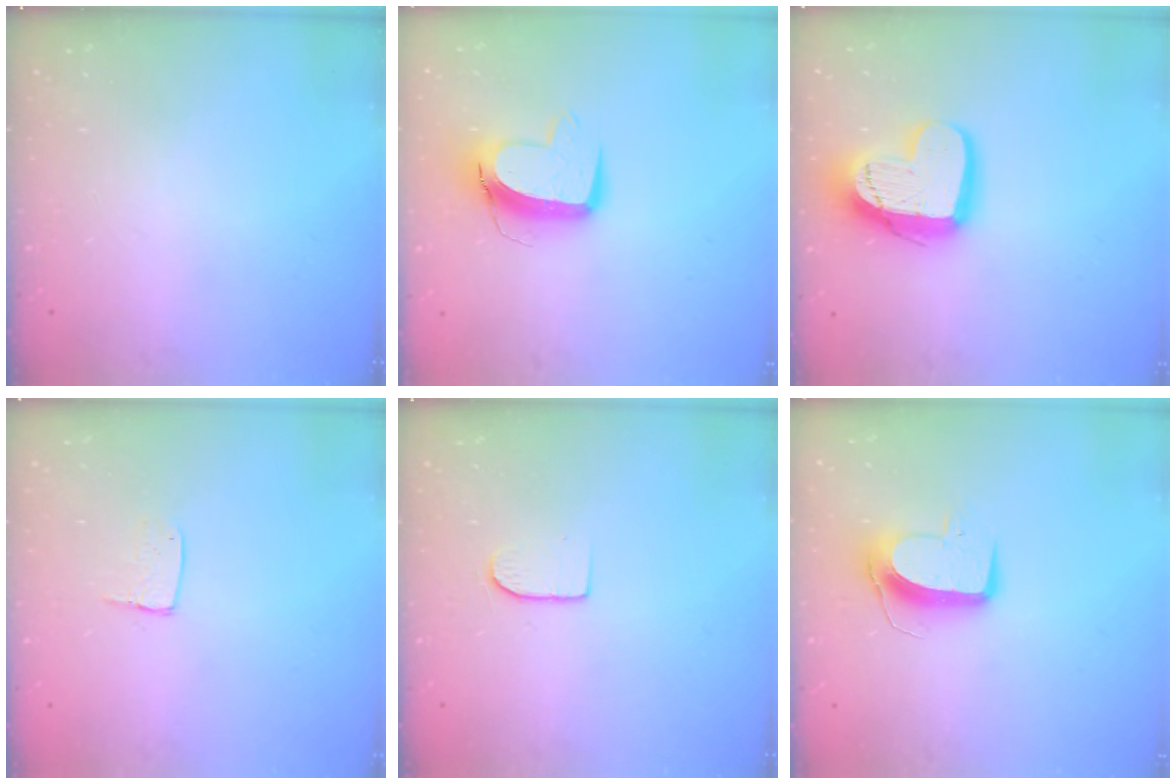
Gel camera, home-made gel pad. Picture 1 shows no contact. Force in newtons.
{"total": 10.9, "press": 10.8, "slide": 1.2}
{"total": 19.0, "press": 18.9, "slide": 1.6}
{"total": 5.2, "press": 5.2, "slide": 0.4}
{"total": 6.0, "press": 5.9, "slide": 0.6}
{"total": 10.0, "press": 10.0, "slide": 0.5}